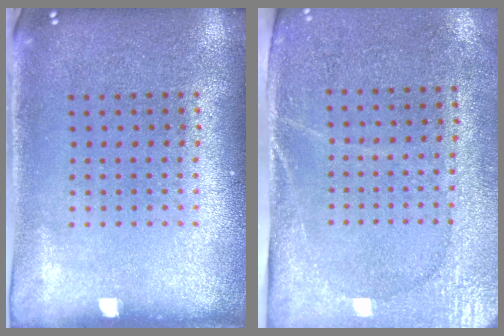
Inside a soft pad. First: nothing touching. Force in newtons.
{"total": 2.9, "press": 2.5, "slide": 1.4}